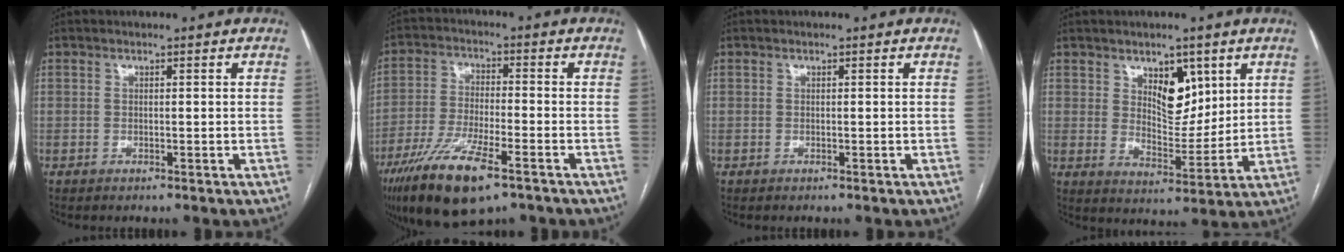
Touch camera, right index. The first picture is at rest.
{"total": 13.4, "force": [-8.1, 3.0, 10.2], "torque": [-0.196, -0.025, -0.140]}
{"total": 0.0}
{"total": 7.6, "force": [3.8, 4.0, 5.2], "torque": [-0.081, -0.004, 0.070]}